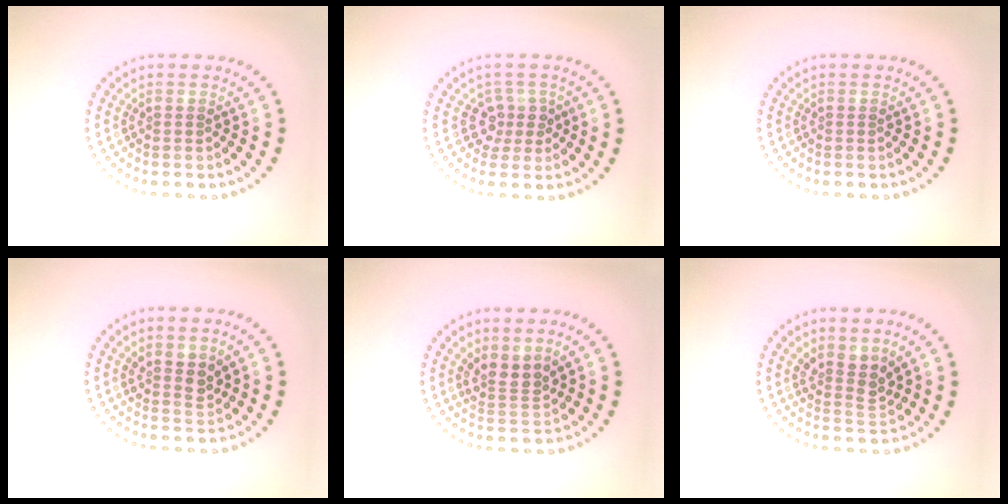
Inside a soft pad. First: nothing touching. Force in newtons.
{"total": 2.1, "press": 1.6, "slide": 1.3}
{"total": 0.0}
{"total": 1.7, "press": 1.5, "slide": 0.9}
{"total": 2.6, "press": 1.9, "slide": 1.7}
{"total": 2.5, "press": 1.9, "slide": 1.6}